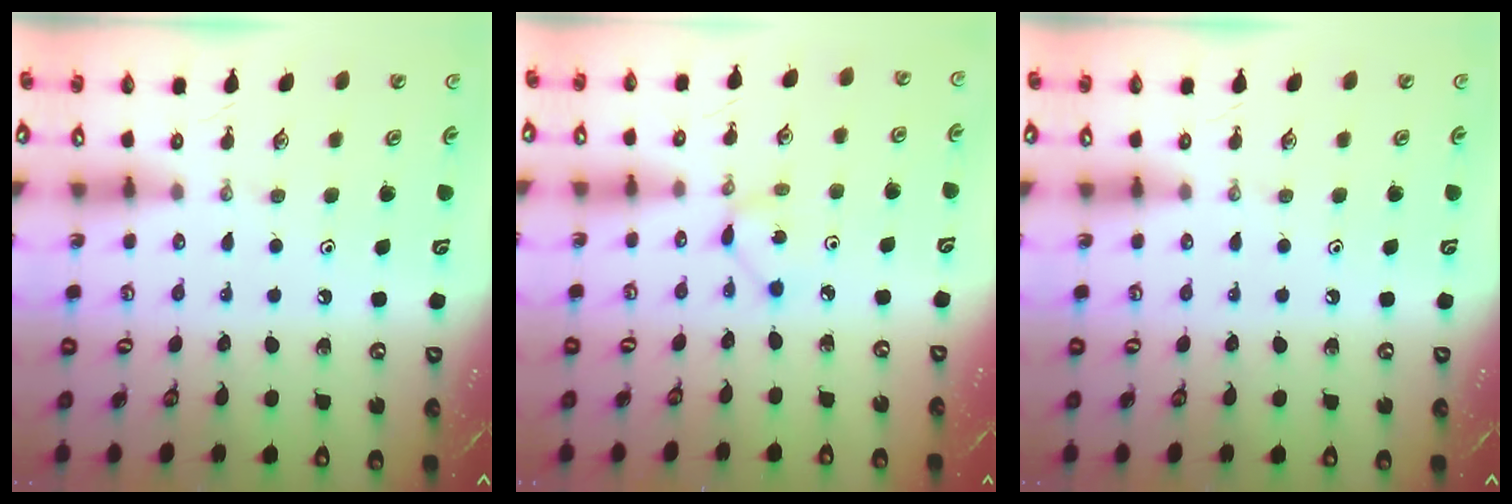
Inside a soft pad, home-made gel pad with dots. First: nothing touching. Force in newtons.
{"total": 1.6, "press": 1.5, "slide": 0.1}
{"total": 0.0}